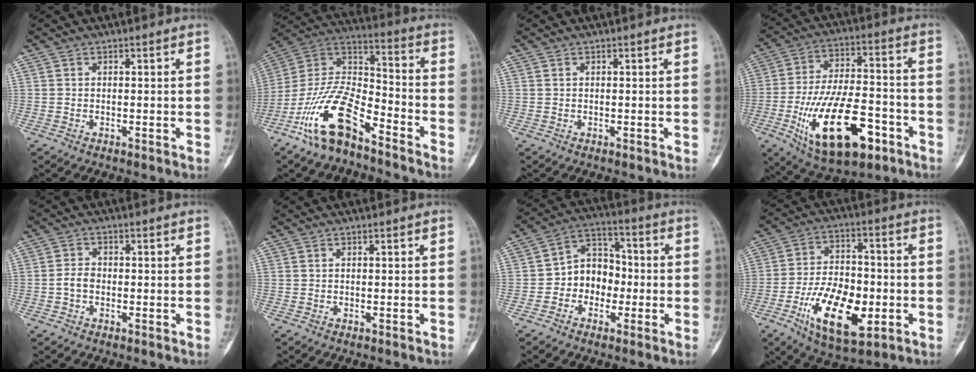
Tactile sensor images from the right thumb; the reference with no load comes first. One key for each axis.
{"total": 16.7, "fx": -10.5, "fy": 6.6, "fz": 11.1, "tx": -0.202, "ty": 0.075, "tz": -0.207}
{"total": 0.0}
{"total": 21.4, "fx": -8.6, "fy": 10.0, "fz": 16.9, "tx": -0.277, "ty": 0.032, "tz": -0.130}
{"total": 2.6, "fx": -0.6, "fy": 1.9, "fz": 1.7, "tx": -0.022, "ty": 0.008, "tz": -0.018}
{"total": 0.0}
{"total": 9.3, "fx": -1.6, "fy": 7.4, "fz": 5.3, "tx": -0.042, "ty": 0.038, "tz": -0.042}
{"total": 17.0, "fx": -5.5, "fy": 8.7, "fz": 13.4, "tx": -0.206, "ty": 0.013, "tz": -0.091}